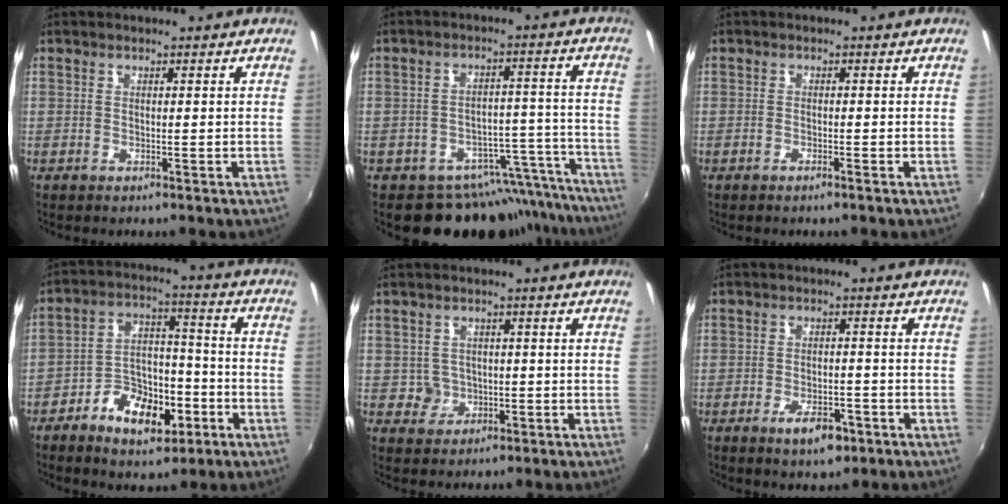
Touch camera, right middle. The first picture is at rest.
{"total": 15.6, "force": [-13.9, 6.6, 2.5], "torque": [-0.021, 0.053, -0.171]}
{"total": 0.9, "force": [-0.8, 0.0, 0.5], "torque": [-0.011, -0.002, -0.016]}
{"total": 12.2, "force": [-6.2, 6.9, 8.0], "torque": [-0.149, 0.019, -0.100]}
{"total": 3.6, "force": [-0.6, 3.5, 0.3], "torque": [-0.008, 0.006, -0.004]}
{"total": 5.5, "force": [-3.1, 2.5, 3.8], "torque": [-0.080, -0.005, -0.047]}